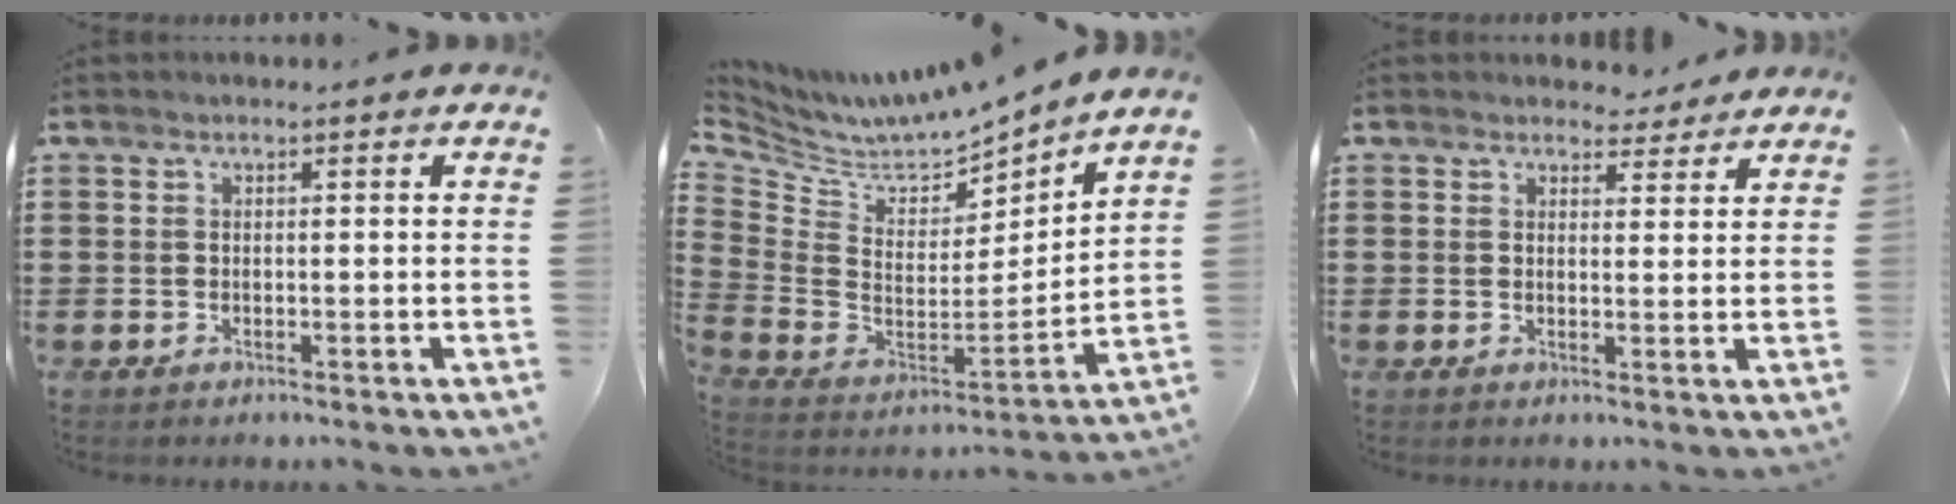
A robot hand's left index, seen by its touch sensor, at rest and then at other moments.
{"total": 6.3, "force": [6.2, 1.1, 0.7], "torque": [-0.058, -0.062, 0.102]}
{"total": 3.3, "force": [3.0, 1.2, 0.4], "torque": [-0.011, -0.008, 0.054]}